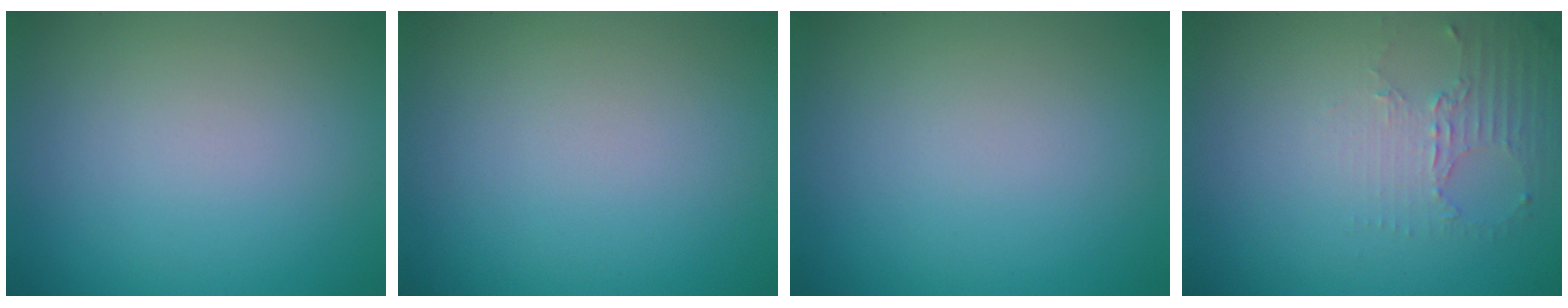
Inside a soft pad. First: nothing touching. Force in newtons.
{"total": 0.0}
{"total": 0.0}
{"total": 2.2, "press": 1.7, "slide": 1.5}